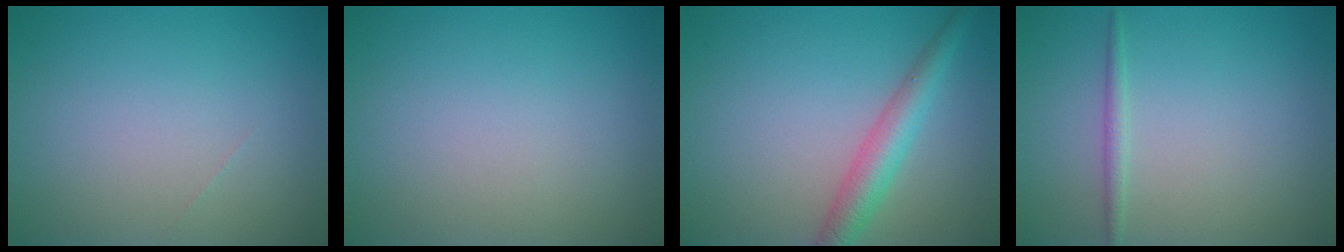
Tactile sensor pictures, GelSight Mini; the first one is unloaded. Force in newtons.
{"total": 0.0}
{"total": 3.6, "press": 3.6, "slide": 0.1}
{"total": 1.1, "press": 1.1, "slide": 0.1}